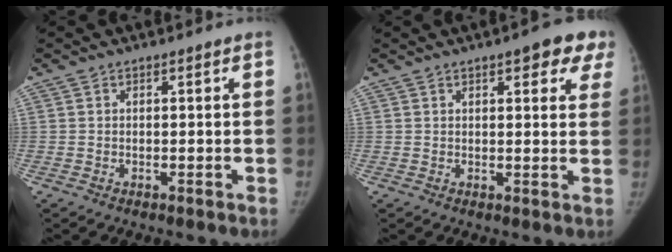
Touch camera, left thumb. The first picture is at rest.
{"total": 8.3, "force": [4.7, 2.9, 6.2], "torque": [-0.038, -0.011, 0.050]}